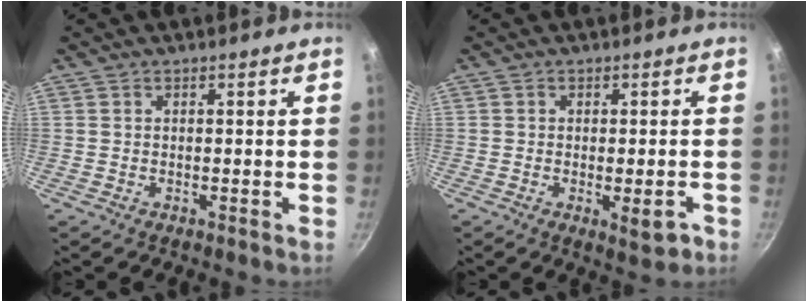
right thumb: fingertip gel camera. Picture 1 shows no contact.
{"total": 4.6, "force": [-1.7, 1.6, 4.0], "torque": [-0.046, 0.000, -0.020]}